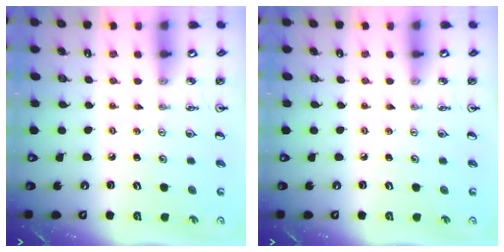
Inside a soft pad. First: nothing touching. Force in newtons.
{"total": 0.0}